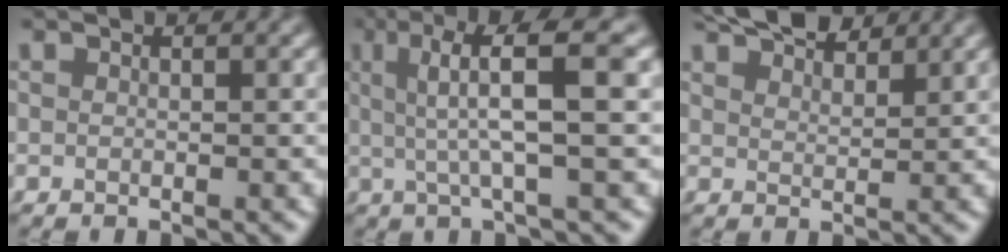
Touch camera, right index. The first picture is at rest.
{"total": 7.1, "force": [2.6, 0.9, 6.5], "torque": [-0.098, 0.018, 0.033]}
{"total": 5.0, "force": [4.3, 1.3, 2.2], "torque": [-0.034, 0.003, 0.072]}